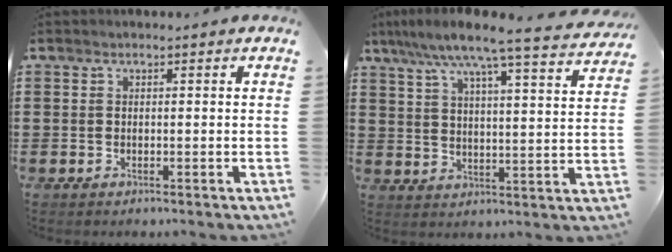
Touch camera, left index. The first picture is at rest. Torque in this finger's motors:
{"motor_torque": [2.14, 0.00, 0.18, -0.09]}